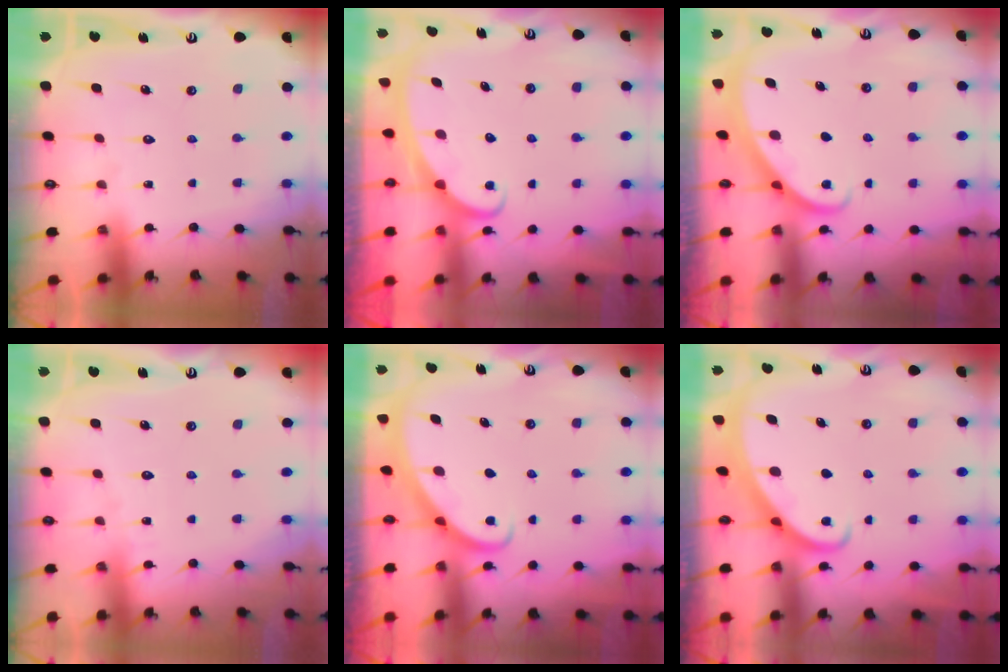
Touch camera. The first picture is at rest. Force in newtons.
{"total": 2.5, "press": 2.5, "slide": 0.3}
{"total": 1.9, "press": 1.9, "slide": 0.2}
{"total": 2.9, "press": 2.8, "slide": 0.3}
{"total": 2.9, "press": 2.9, "slide": 0.2}
{"total": 2.2, "press": 2.2, "slide": 0.3}